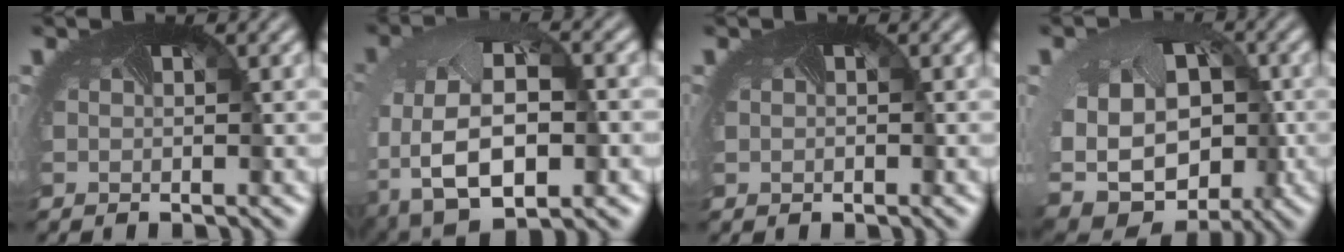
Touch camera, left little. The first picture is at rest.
{"total": 10.2, "force": [-4.0, 6.2, 7.1], "torque": [-0.150, -0.048, -0.042]}
{"total": 0.0}
{"total": 12.4, "force": [-2.2, 8.8, 8.5], "torque": [-0.167, -0.030, -0.009]}